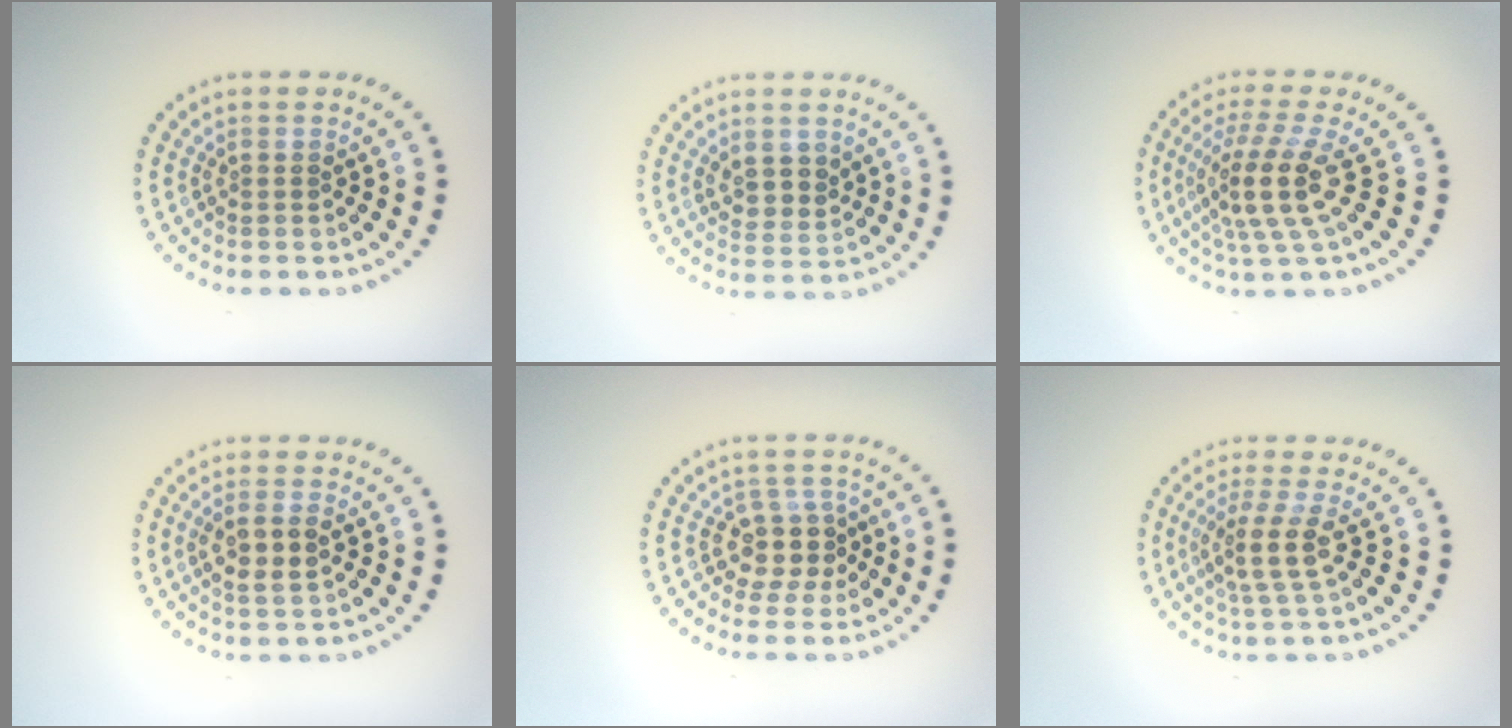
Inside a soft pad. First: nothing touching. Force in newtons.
{"total": 2.5, "press": 2.3, "slide": 0.9}
{"total": 4.7, "press": 3.5, "slide": 3.2}
{"total": 2.6, "press": 2.5, "slide": 0.9}
{"total": 2.9, "press": 2.3, "slide": 1.7}
{"total": 3.2, "press": 2.5, "slide": 2.0}